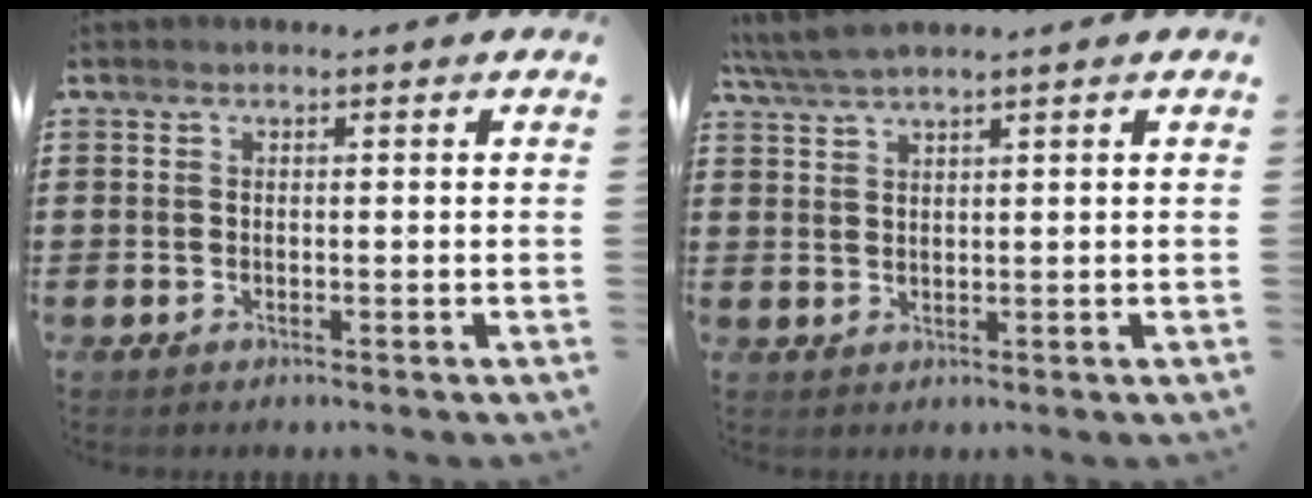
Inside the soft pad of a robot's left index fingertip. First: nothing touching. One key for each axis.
{"total": 3.2, "fx": 2.7, "fy": -0.2, "fz": 1.6, "tx": -0.039, "ty": -0.001, "tz": 0.051}